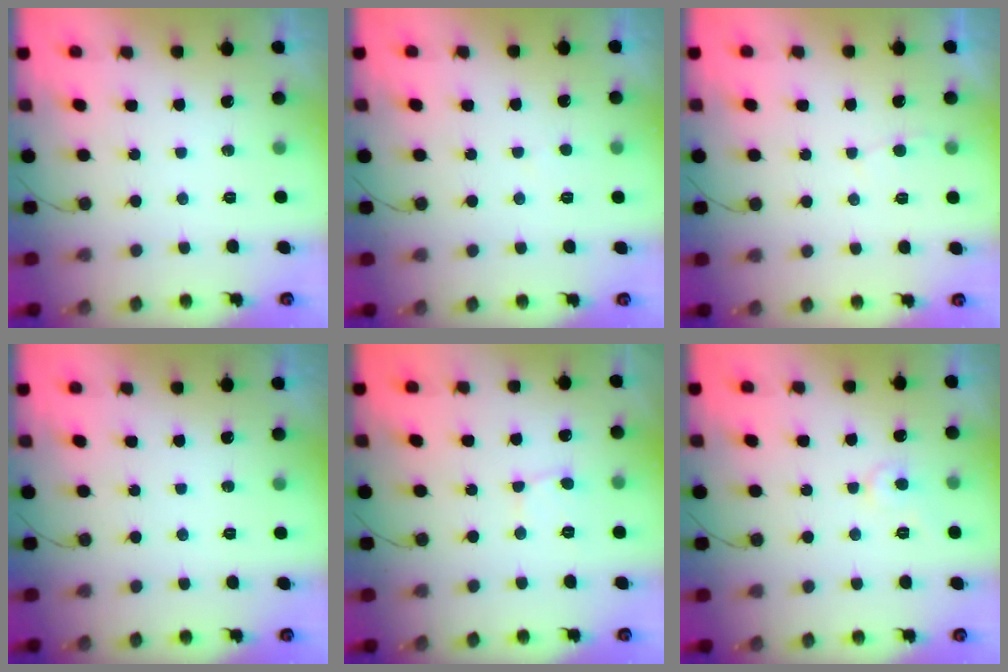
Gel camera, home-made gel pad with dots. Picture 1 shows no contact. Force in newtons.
{"total": 1.7, "press": 1.7, "slide": 0.2}
{"total": 2.0, "press": 2.0, "slide": 0.2}
{"total": 0.0}
{"total": 2.7, "press": 2.7, "slide": 0.3}
{"total": 4.8, "press": 4.7, "slide": 0.6}